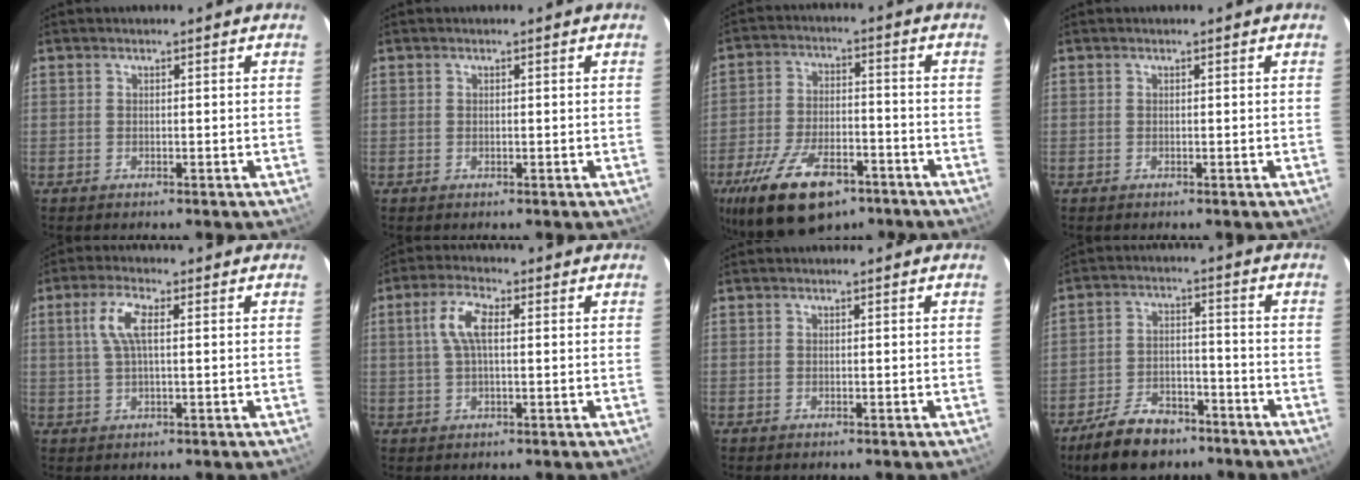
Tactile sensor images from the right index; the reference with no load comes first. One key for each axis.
{"total": 0.0}
{"total": 18.5, "fx": -11.7, "fy": 8.5, "fz": 11.5, "tx": -0.246, "ty": -0.026, "tz": -0.192}
{"total": 0.0}
{"total": 5.5, "fx": 1.3, "fy": 1.5, "fz": 5.1, "tx": -0.104, "ty": 0.009, "tz": 0.027}
{"total": 5.8, "fx": 1.1, "fy": 2.1, "fz": 5.3, "tx": -0.108, "ty": 0.013, "tz": 0.022}
{"total": 0.0}
{"total": 11.8, "fx": -8.9, "fy": 5.6, "fz": 5.4, "tx": -0.128, "ty": 0.009, "tz": -0.140}